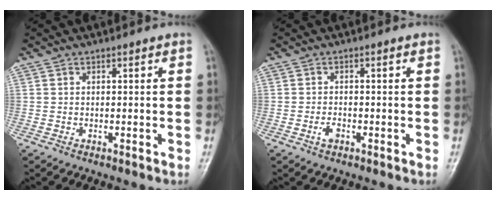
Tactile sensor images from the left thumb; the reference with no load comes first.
{"total": 1.8, "force": [-0.9, 1.0, 1.2], "torque": [-0.025, 0.006, -0.017]}